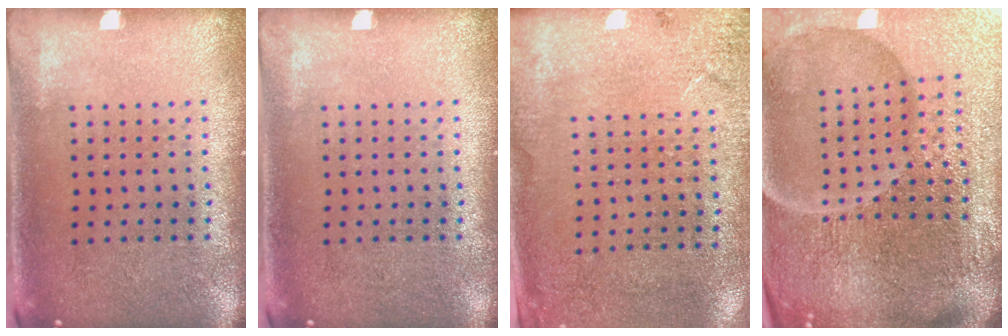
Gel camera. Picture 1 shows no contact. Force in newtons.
{"total": 0.0}
{"total": 2.6, "press": 2.3, "slide": 1.0}
{"total": 7.2, "press": 6.4, "slide": 3.4}